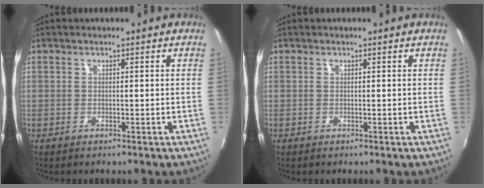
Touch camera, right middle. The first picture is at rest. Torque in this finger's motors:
{"motor_torque": [0.00, 0.00, 0.00, 0.01]}